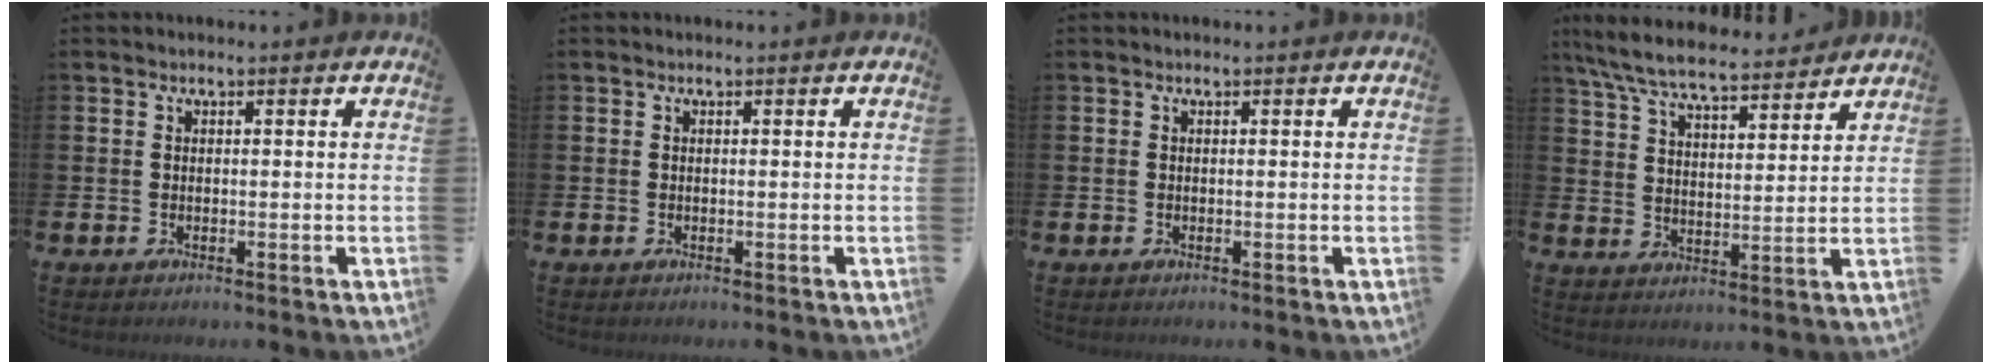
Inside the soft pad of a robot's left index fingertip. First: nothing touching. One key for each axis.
{"total": 0.0}
{"total": 0.0}
{"total": 7.8, "fx": 7.2, "fy": 1.3, "fz": 2.7, "tx": -0.078, "ty": -0.040, "tz": 0.127}